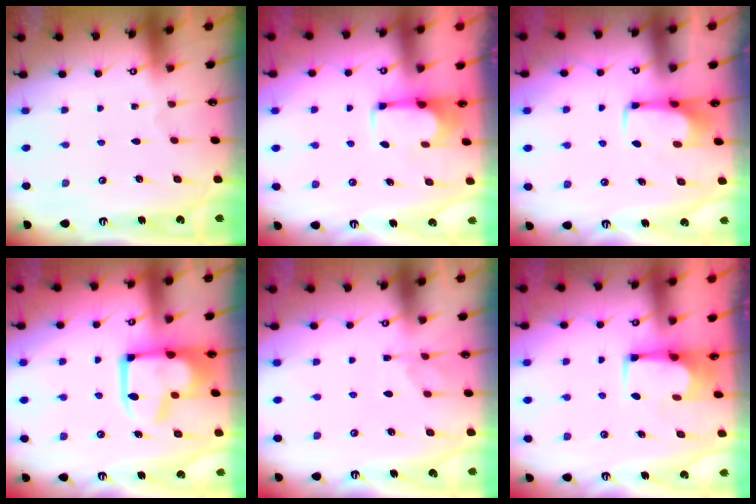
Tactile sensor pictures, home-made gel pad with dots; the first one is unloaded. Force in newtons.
{"total": 1.8, "press": 1.5, "slide": 0.9}
{"total": 1.6, "press": 1.5, "slide": 0.5}
{"total": 13.3, "press": 13.3, "slide": 1.1}
{"total": 1.2, "press": 0.5, "slide": 1.1}
{"total": 1.8, "press": 1.7, "slide": 0.3}